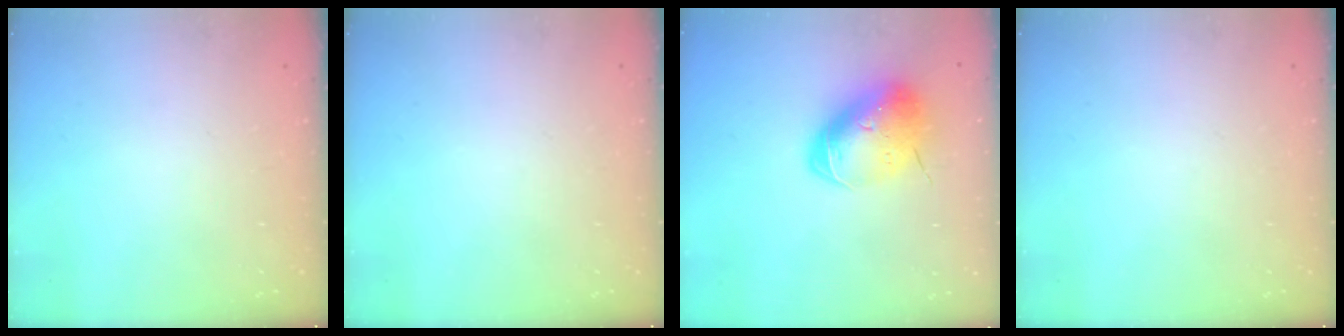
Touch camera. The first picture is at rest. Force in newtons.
{"total": 0.0}
{"total": 13.6, "press": 13.4, "slide": 2.3}
{"total": 0.0}